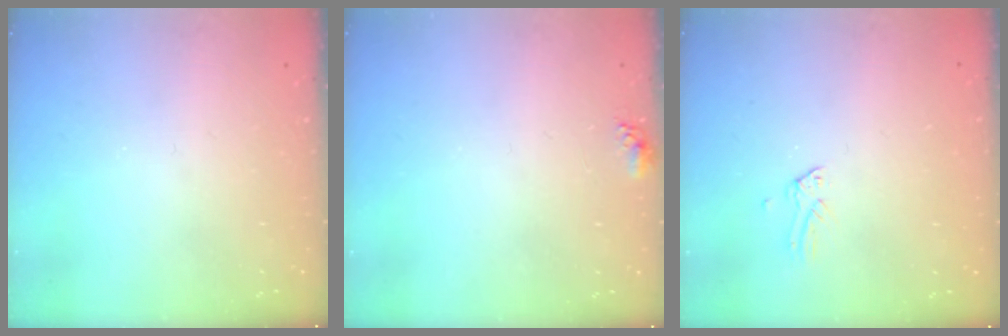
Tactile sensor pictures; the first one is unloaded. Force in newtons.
{"total": 5.6, "press": 5.5, "slide": 0.7}
{"total": 0.0}